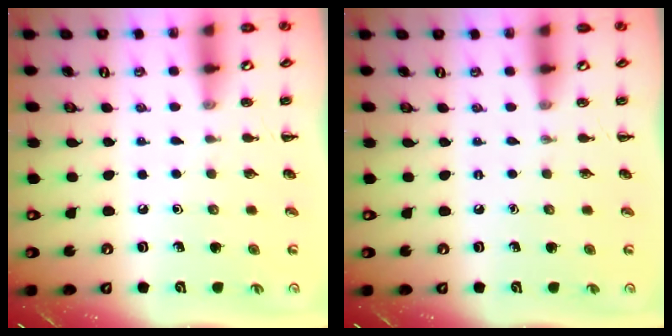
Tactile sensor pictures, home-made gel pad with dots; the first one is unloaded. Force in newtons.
{"total": 0.0}